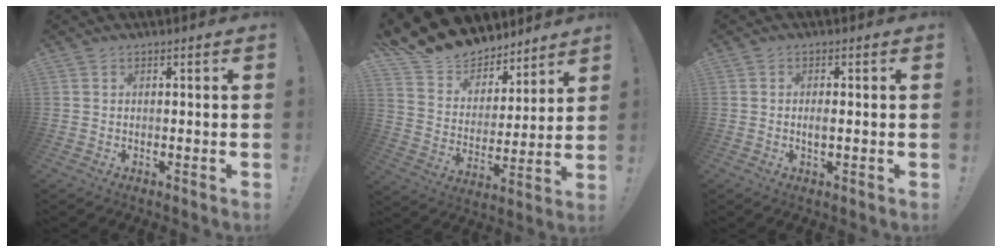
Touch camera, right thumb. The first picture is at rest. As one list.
[{"total": 14.0, "force": [12.2, 6.3, 2.5], "torque": [-0.071, -0.100, 0.231]}, {"total": 2.0, "force": [-0.4, 0.6, 1.8], "torque": [-0.028, 0.000, -0.009]}]